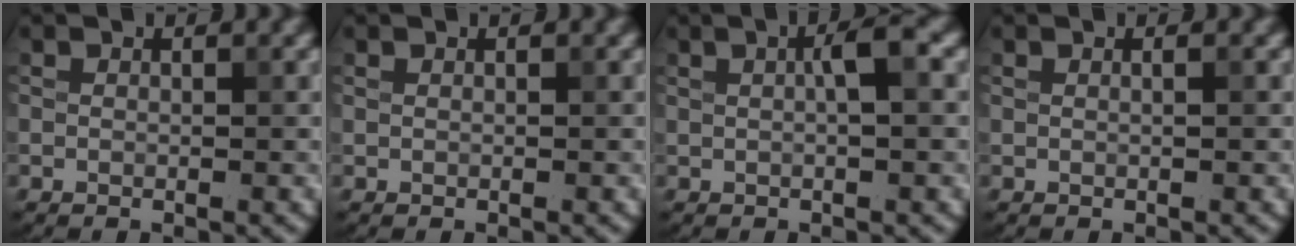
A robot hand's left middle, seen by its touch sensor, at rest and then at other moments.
{"total": 0.0}
{"total": 2.6, "force": [0.5, 0.4, 2.6], "torque": [-0.040, 0.011, 0.007]}
{"total": 0.8, "force": [0.3, 0.4, 0.7], "torque": [-0.007, 0.000, -0.003]}